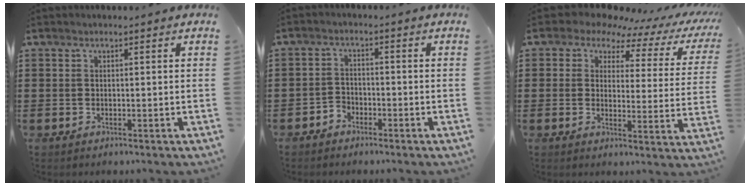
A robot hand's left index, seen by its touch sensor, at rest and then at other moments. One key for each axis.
{"total": 2.3, "fx": -2.1, "fy": 1.0, "fz": 0.0, "tx": -0.010, "ty": 0.003, "tz": -0.046}
{"total": 4.8, "fx": 3.6, "fy": 2.4, "fz": 2.0, "tx": -0.056, "ty": -0.019, "tz": 0.056}